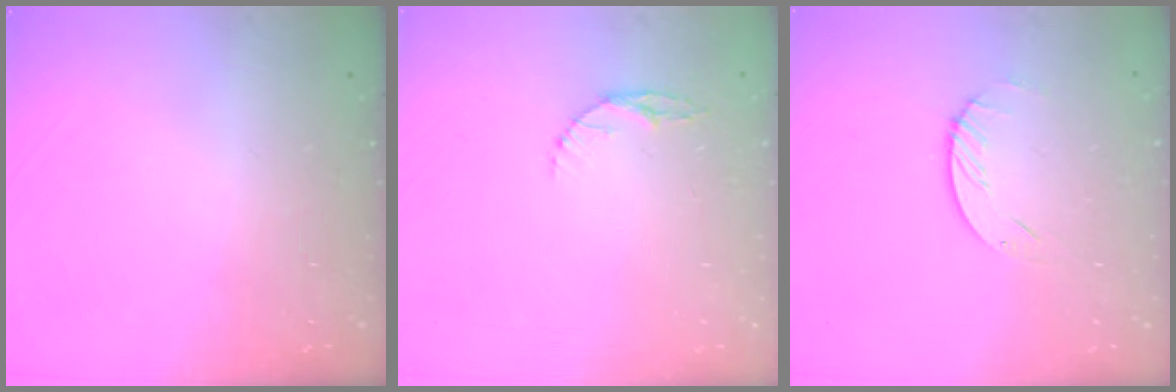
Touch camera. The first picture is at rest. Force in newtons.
{"total": 4.7, "press": 4.7, "slide": 0.6}
{"total": 1.9, "press": 1.9, "slide": 0.2}